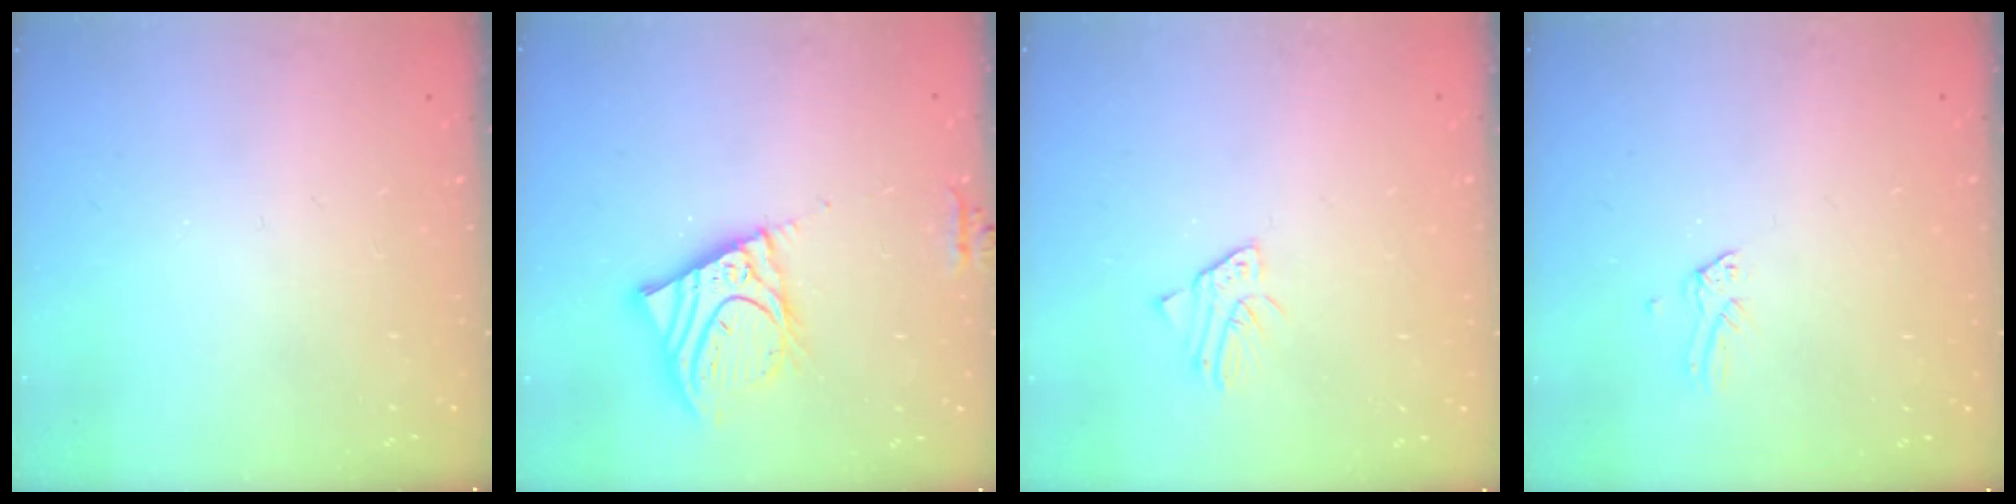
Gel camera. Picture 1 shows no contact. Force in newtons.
{"total": 13.8, "press": 13.5, "slide": 2.8}
{"total": 1.5, "press": 1.5, "slide": 0.2}
{"total": 0.0}